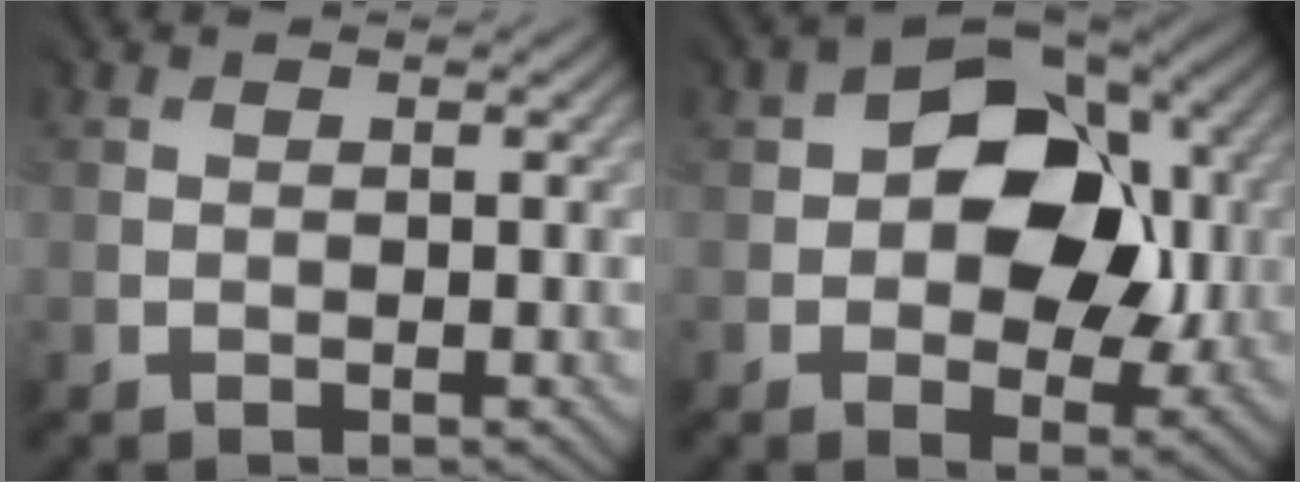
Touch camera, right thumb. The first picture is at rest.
{"total": 12.0, "force": [1.4, 8.1, 8.7], "torque": [-0.123, 0.010, 0.021]}